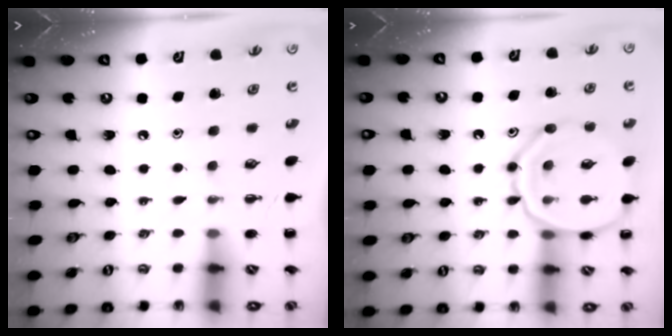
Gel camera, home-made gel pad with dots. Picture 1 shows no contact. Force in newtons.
{"total": 14.3, "press": 14.3, "slide": 1.0}